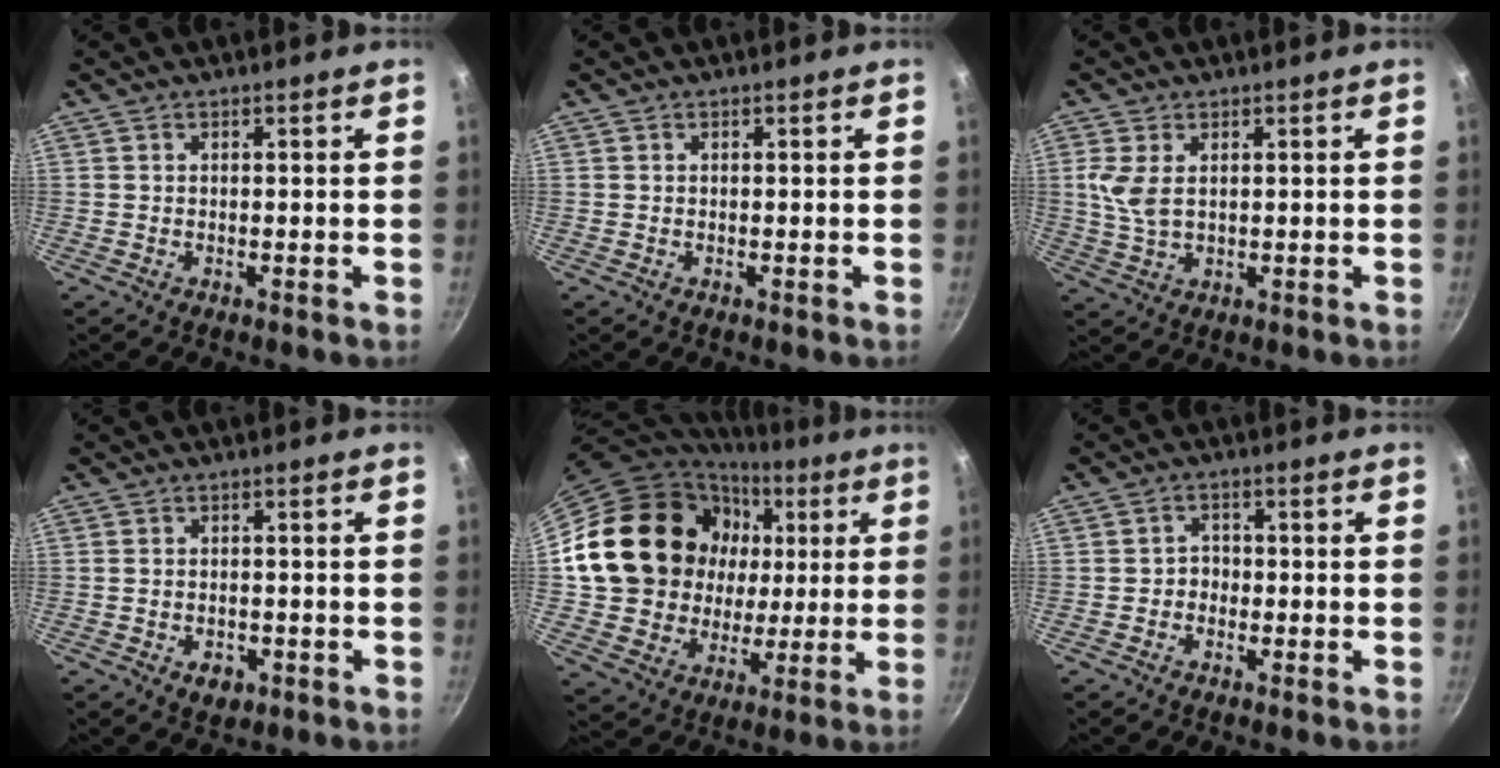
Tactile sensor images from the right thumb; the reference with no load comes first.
{"total": 0.0}
{"total": 5.6, "force": [1.3, 3.1, 4.4], "torque": [-0.092, -0.003, 0.030]}
{"total": 3.3, "force": [-1.4, 2.2, 2.0], "torque": [-0.029, 0.009, -0.015]}
{"total": 24.4, "force": [4.7, 20.6, 12.3], "torque": [-0.207, 0.019, 0.100]}
{"total": 2.4, "force": [-0.8, 2.1, 1.0], "torque": [0.003, 0.012, -0.018]}